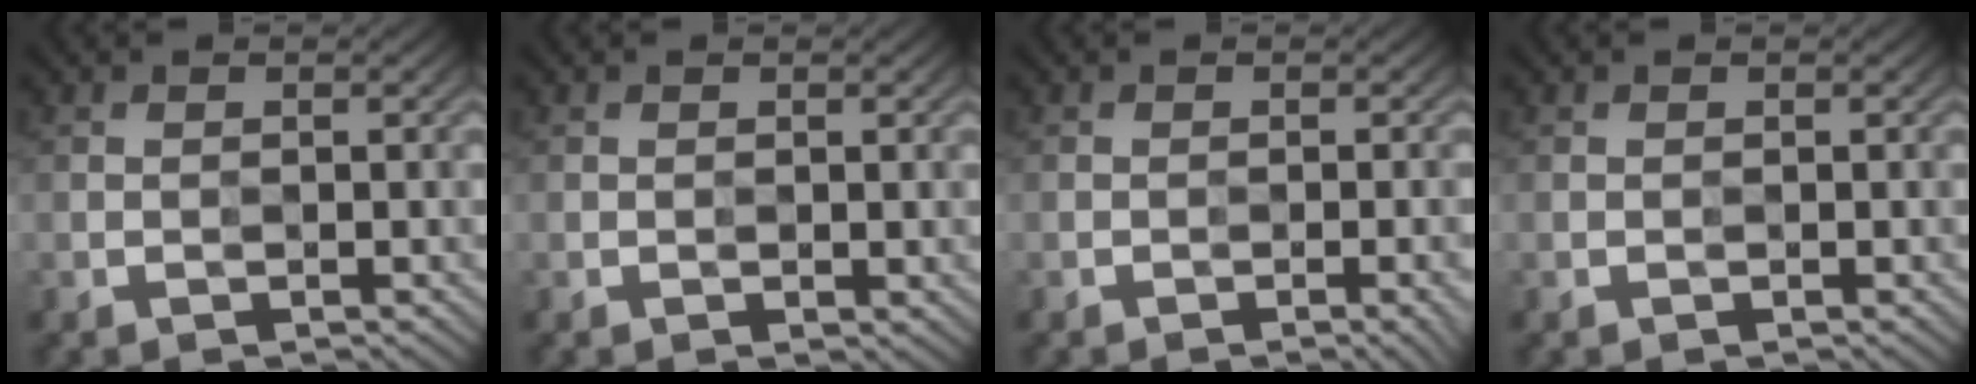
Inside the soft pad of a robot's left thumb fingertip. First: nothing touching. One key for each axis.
{"total": 0.6, "fx": 0.1, "fy": 0.4, "fz": 0.5, "tx": -0.007, "ty": -0.001, "tz": 0.002}
{"total": 2.7, "fx": -1.9, "fy": 0.3, "fz": 1.9, "tx": -0.016, "ty": -0.004, "tz": -0.020}
{"total": 0.0}